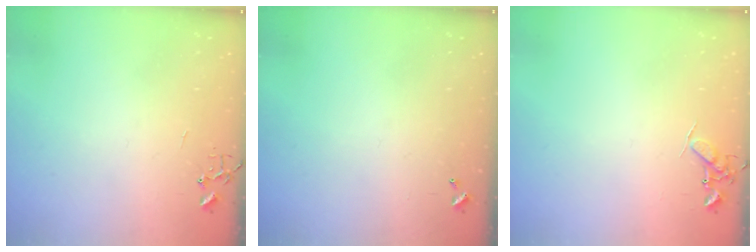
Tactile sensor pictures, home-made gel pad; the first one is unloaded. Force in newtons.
{"total": 0.0}
{"total": 7.2, "press": 7.2, "slide": 0.9}